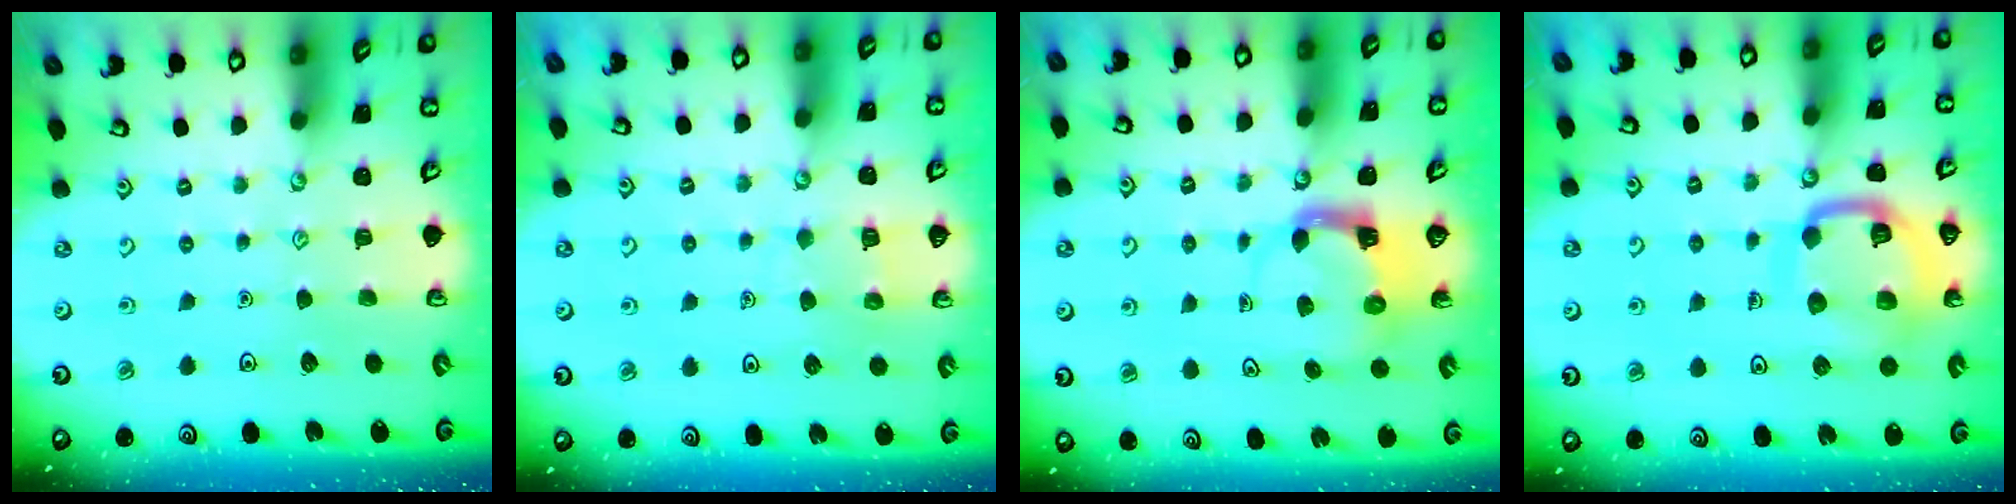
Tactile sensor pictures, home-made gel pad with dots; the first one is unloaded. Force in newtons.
{"total": 4.8, "press": 4.7, "slide": 0.5}
{"total": 4.0, "press": 3.9, "slide": 0.7}
{"total": 14.1, "press": 14.0, "slide": 1.4}